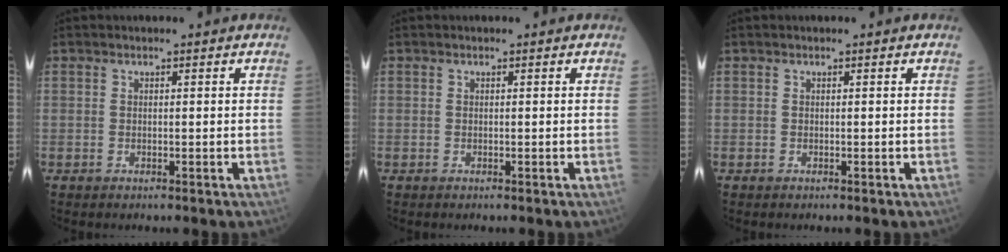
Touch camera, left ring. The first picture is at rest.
{"total": 0.0}
{"total": 0.0}